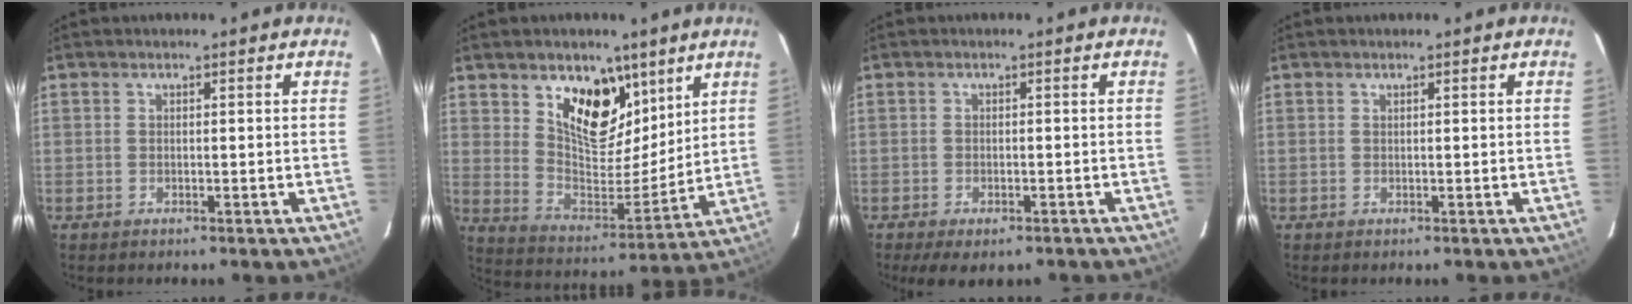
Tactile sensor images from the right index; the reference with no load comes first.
{"total": 15.1, "force": [8.7, 8.3, 9.2], "torque": [-0.148, -0.012, 0.157]}
{"total": 6.5, "force": [-4.6, 2.5, 3.8], "torque": [-0.084, -0.024, -0.068]}
{"total": 0.0}